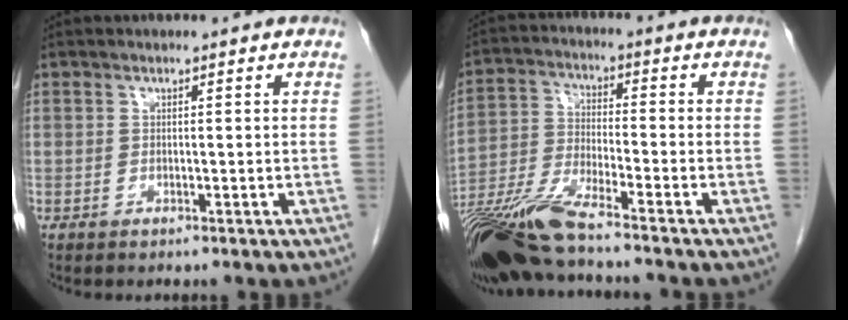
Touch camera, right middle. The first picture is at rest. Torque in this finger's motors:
{"motor_torque": [1.03, -1.10, 0.29, 0.12]}